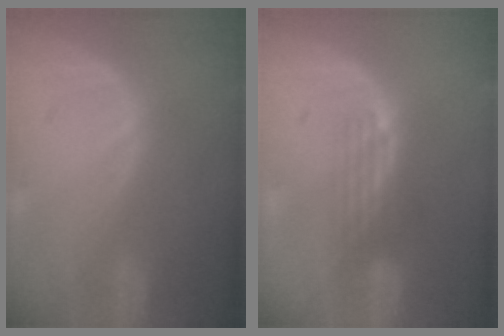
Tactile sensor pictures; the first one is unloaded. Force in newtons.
{"total": 3.3, "press": 2.8, "slide": 1.7}